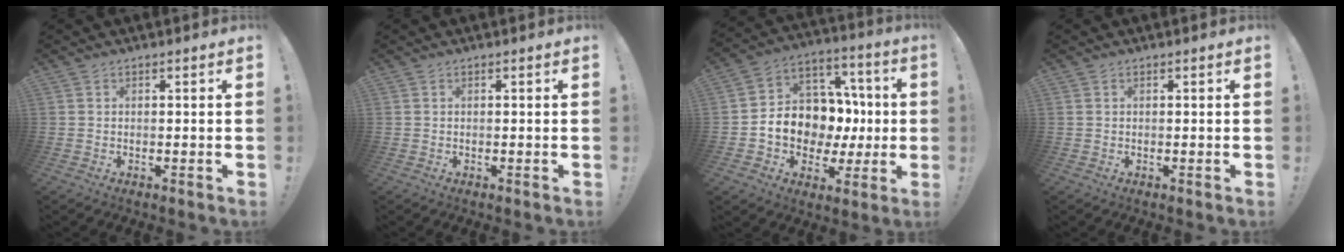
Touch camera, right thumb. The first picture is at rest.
{"total": 0.0}
{"total": 13.6, "force": [-2.0, 11.6, 6.8], "torque": [-0.084, 0.015, -0.014]}
{"total": 0.0}